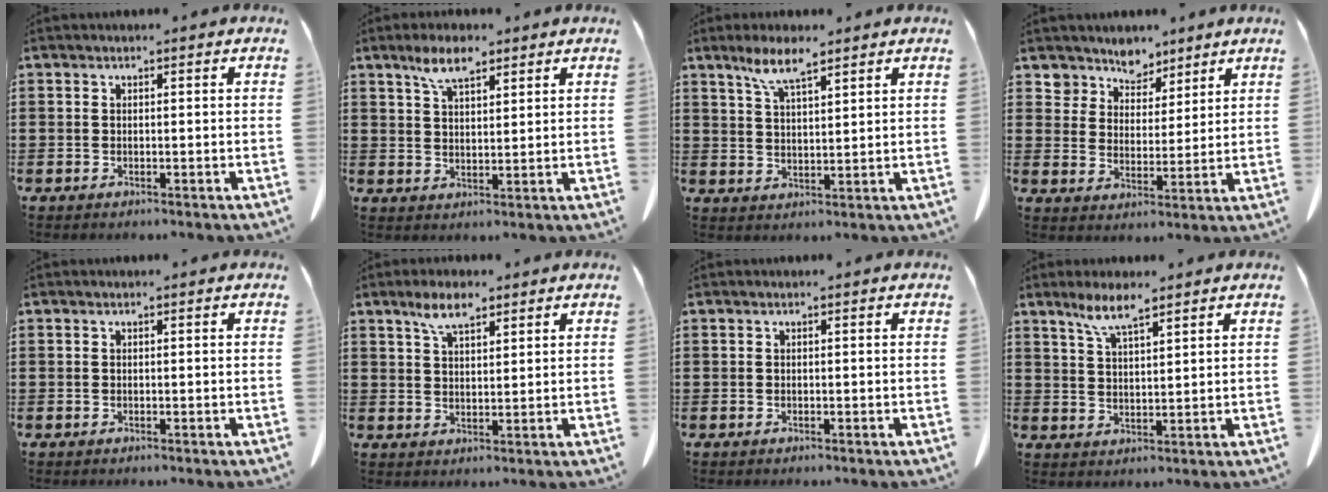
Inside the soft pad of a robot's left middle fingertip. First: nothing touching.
{"total": 5.5, "force": [3.7, 1.9, 3.7], "torque": [-0.080, 0.002, 0.066]}
{"total": 6.0, "force": [4.2, 1.2, 4.2], "torque": [-0.091, -0.002, 0.073]}
{"total": 5.9, "force": [5.3, 2.7, -0.2], "torque": [-0.030, -0.033, 0.098]}
{"total": 0.0}
{"total": 5.1, "force": [3.3, 1.8, 3.4], "torque": [-0.074, 0.003, 0.060]}
{"total": 0.0}
{"total": 5.5, "force": [4.0, 0.8, 3.7], "torque": [-0.081, -0.004, 0.070]}